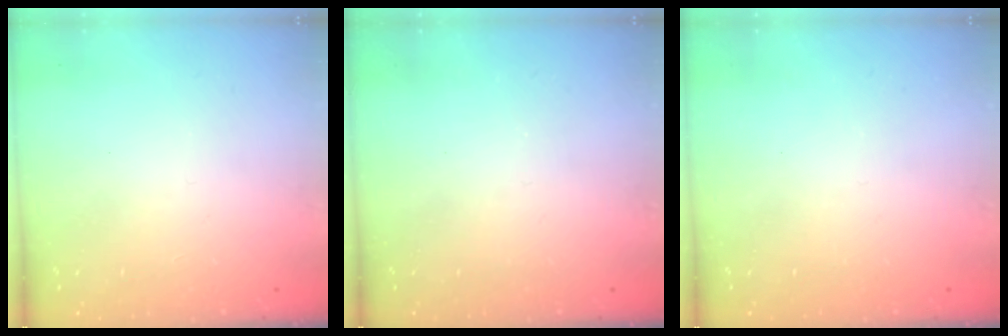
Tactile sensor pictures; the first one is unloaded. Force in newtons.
{"total": 0.0}
{"total": 0.0}